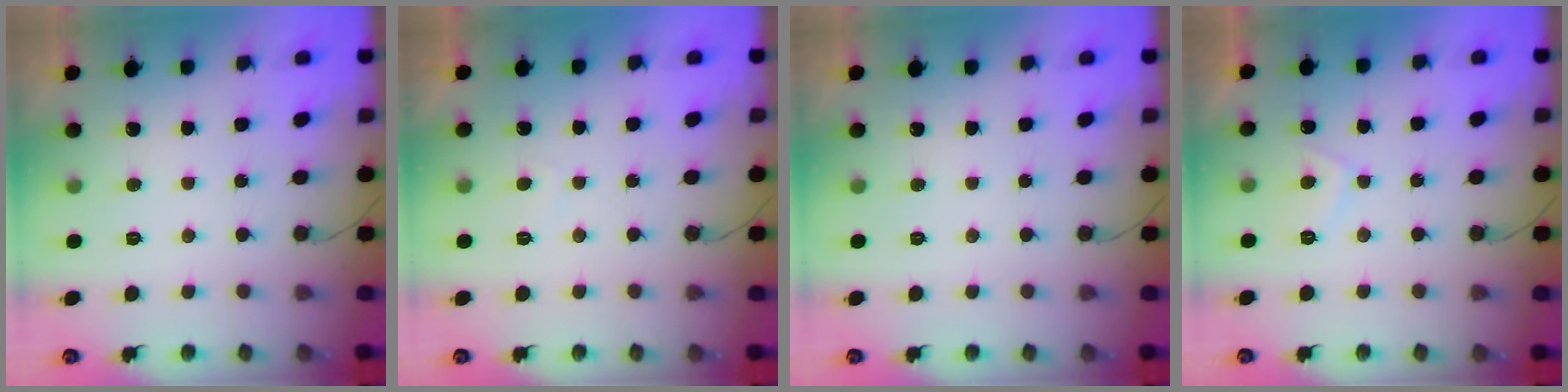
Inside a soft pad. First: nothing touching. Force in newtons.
{"total": 0.8, "press": 0.7, "slide": 0.3}
{"total": 0.0}
{"total": 3.1, "press": 3.0, "slide": 0.7}